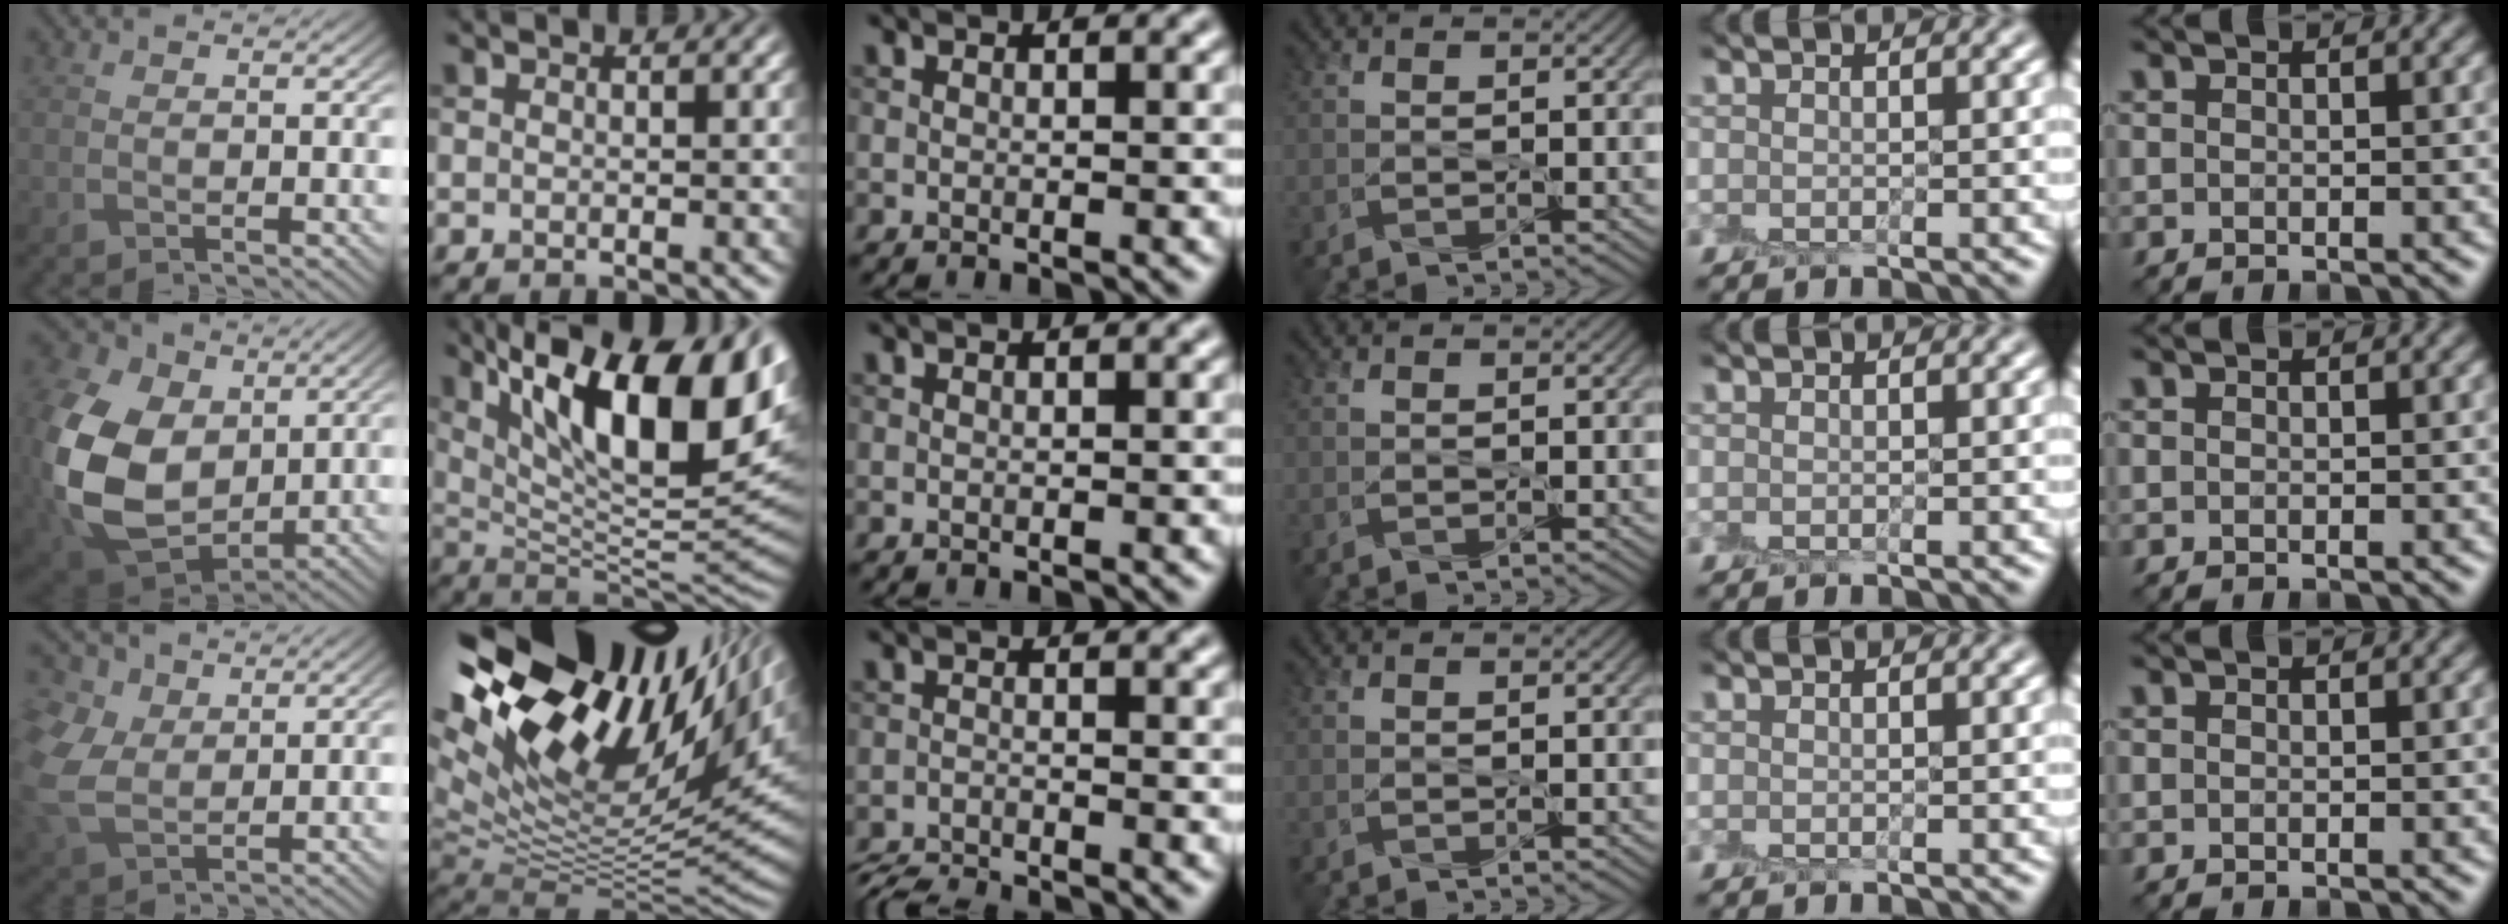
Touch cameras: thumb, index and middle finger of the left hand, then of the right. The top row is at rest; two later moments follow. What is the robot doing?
{"motion": "peel", "object": "postage stamp"}